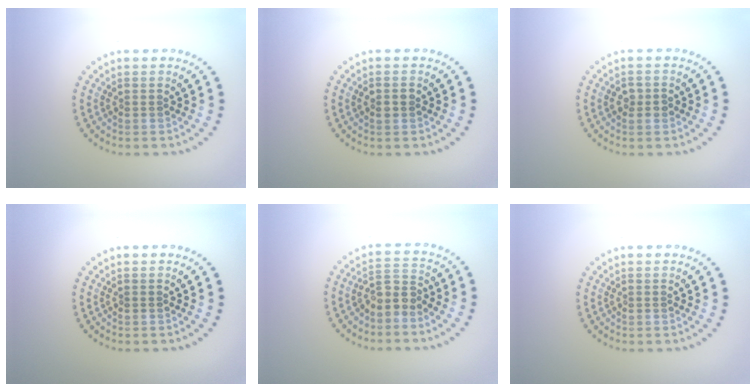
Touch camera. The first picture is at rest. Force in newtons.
{"total": 1.0, "press": 1.0, "slide": 0.0}
{"total": 1.4, "press": 1.4, "slide": 0.1}
{"total": 0.0}
{"total": 2.5, "press": 2.1, "slide": 1.5}
{"total": 0.0}